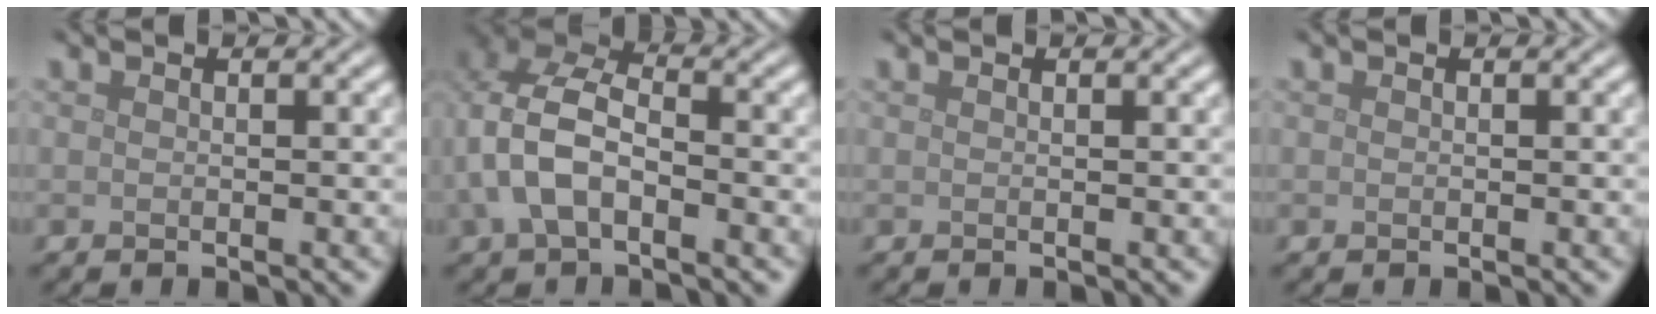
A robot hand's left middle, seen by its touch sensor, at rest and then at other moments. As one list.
[{"total": 6.2, "force": [-1.2, 3.9, 4.6], "torque": [-0.105, 0.011, -0.031]}, {"total": 0.0}, {"total": 0.0}]